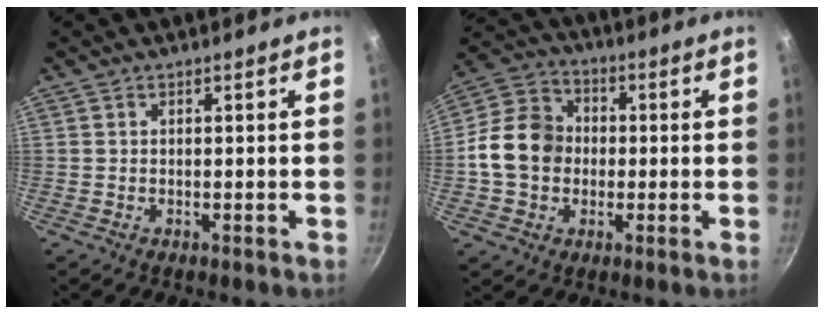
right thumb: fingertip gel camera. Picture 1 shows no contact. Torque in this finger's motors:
{"motor_torque": [1.17, 1.78, 1.22, -0.45, 0.09]}